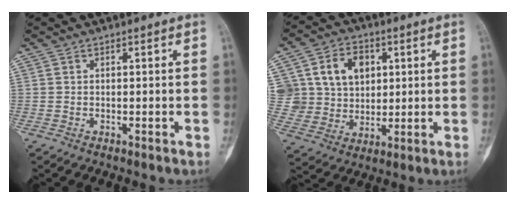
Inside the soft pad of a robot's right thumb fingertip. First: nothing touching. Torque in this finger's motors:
{"motor_torque": [1.17, 1.47, 0.71, -0.03, 0.05]}